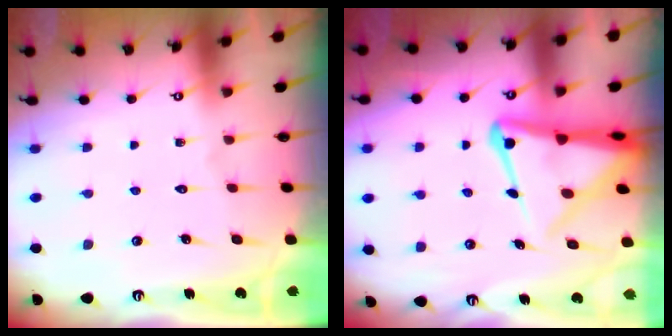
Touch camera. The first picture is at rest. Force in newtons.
{"total": 10.3, "press": 10.2, "slide": 0.9}